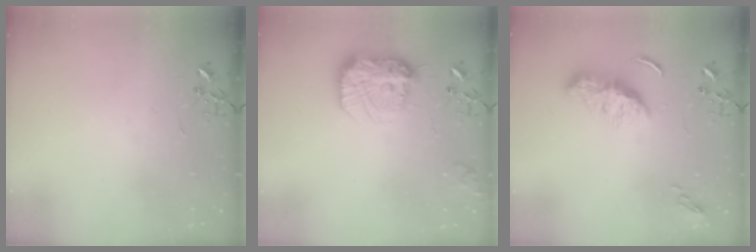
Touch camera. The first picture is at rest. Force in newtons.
{"total": 16.5, "press": 16.5, "slide": 1.4}
{"total": 8.5, "press": 8.5, "slide": 0.3}